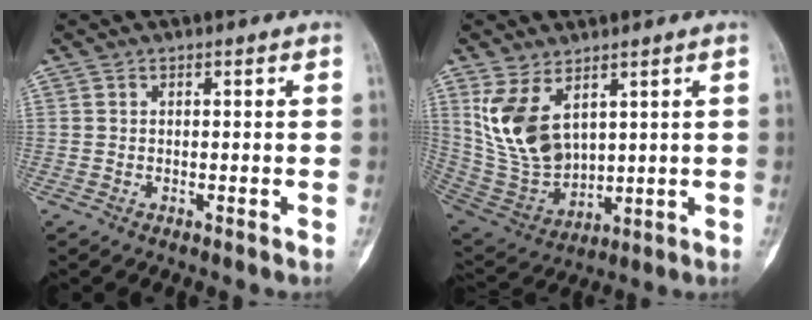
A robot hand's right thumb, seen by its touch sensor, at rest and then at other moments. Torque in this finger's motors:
{"motor_torque": [-0.14, 0.70, 1.33, 0.38, 0.12]}